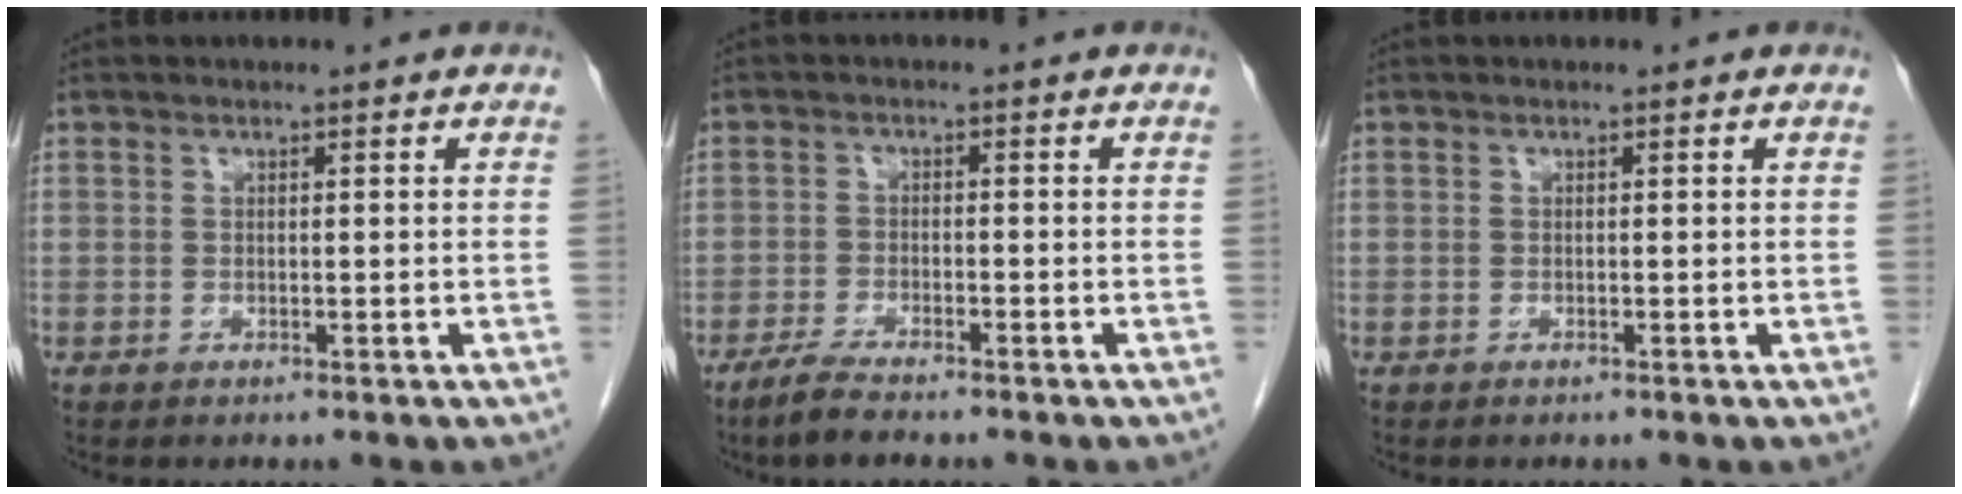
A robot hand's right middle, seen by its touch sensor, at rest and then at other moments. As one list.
[{"total": 4.4, "force": [-3.5, 0.6, 2.7], "torque": [-0.056, -0.009, -0.061]}, {"total": 0.0}]